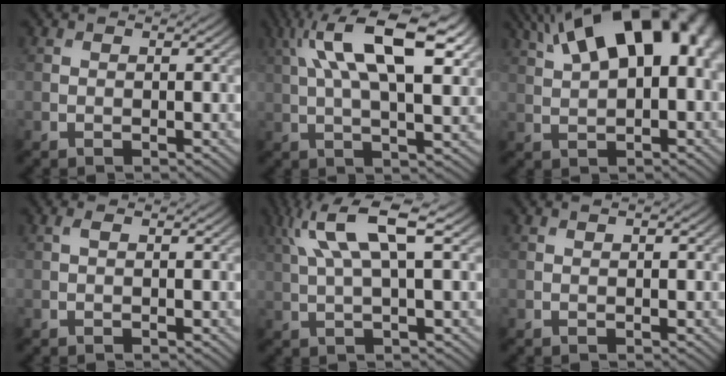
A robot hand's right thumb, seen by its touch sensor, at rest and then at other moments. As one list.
[{"total": 13.7, "force": [4.9, 4.8, 11.9], "torque": [-0.216, 0.014, 0.081]}, {"total": 18.4, "force": [7.0, 9.0, 14.4], "torque": [-0.226, 0.061, 0.099]}, {"total": 0.5, "force": [0.2, 0.1, 0.5], "torque": [-0.014, 0.003, 0.004]}, {"total": 8.3, "force": [3.1, 1.8, 7.4], "torque": [-0.157, 0.022, 0.063]}, {"total": 0.5, "force": [0.2, 0.1, 0.5], "torque": [-0.007, 0.002, 0.004]}]